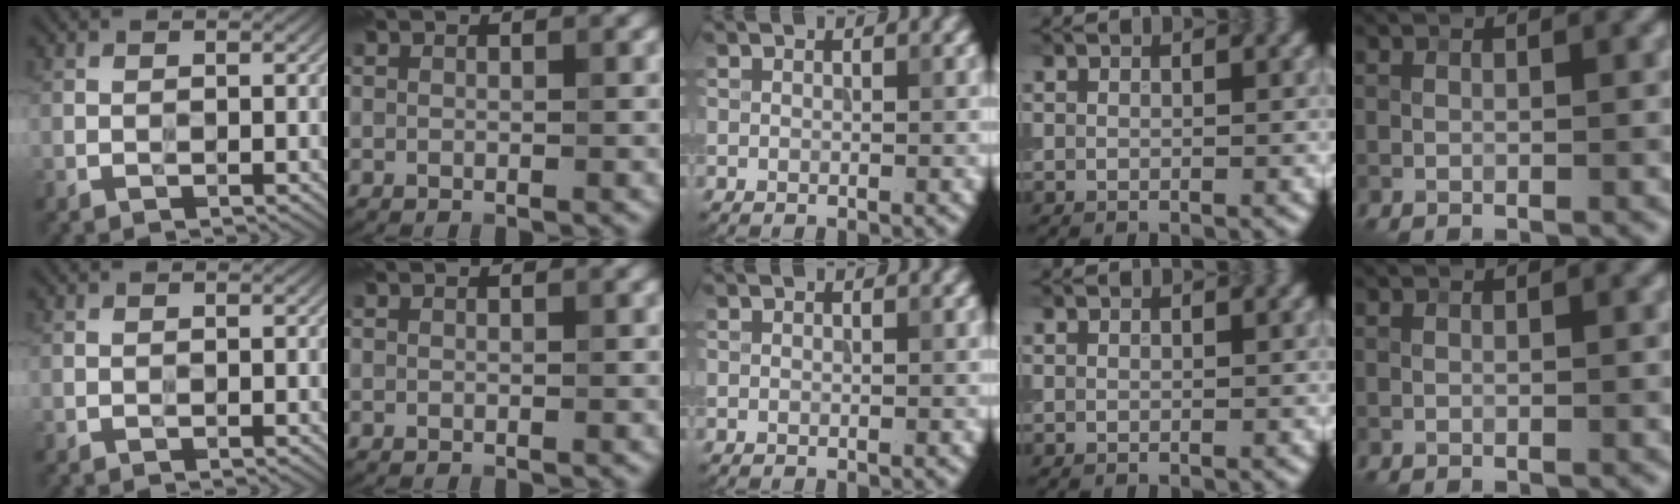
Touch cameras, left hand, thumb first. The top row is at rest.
{}